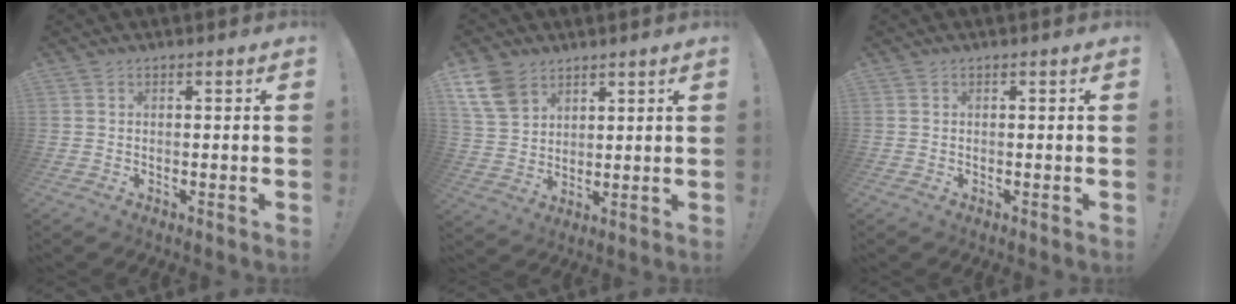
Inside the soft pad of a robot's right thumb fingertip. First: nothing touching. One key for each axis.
{"total": 10.5, "fx": 6.7, "fy": 6.9, "fz": 4.2, "tx": -0.088, "ty": -0.031, "tz": 0.134}
{"total": 0.0}